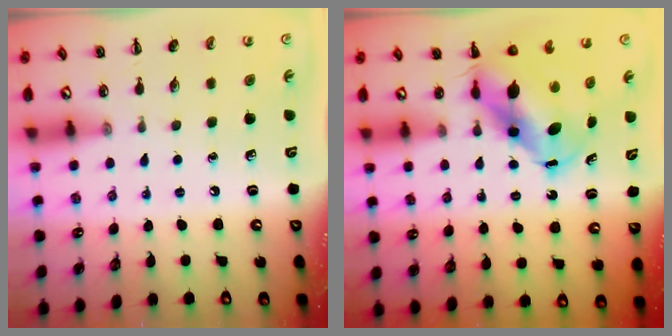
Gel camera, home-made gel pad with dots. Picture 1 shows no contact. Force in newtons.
{"total": 7.6, "press": 7.3, "slide": 2.2}